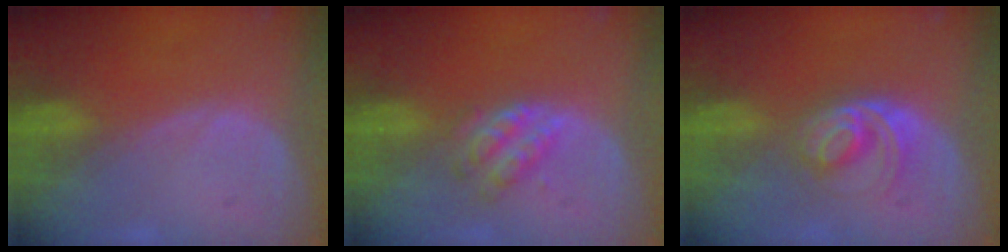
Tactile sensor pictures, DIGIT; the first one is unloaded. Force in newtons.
{"total": 4.9, "press": 4.3, "slide": 2.3}
{"total": 5.9, "press": 5.2, "slide": 2.7}